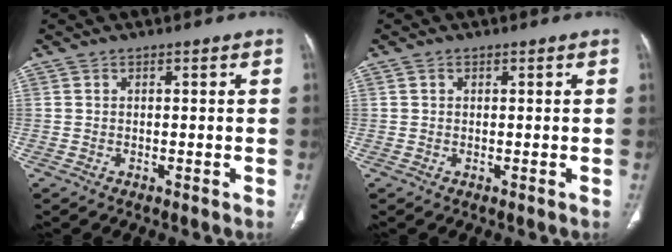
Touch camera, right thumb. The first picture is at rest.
{"total": 0.6, "force": [0.2, 0.5, 0.2], "torque": [-0.001, 0.000, 0.004]}